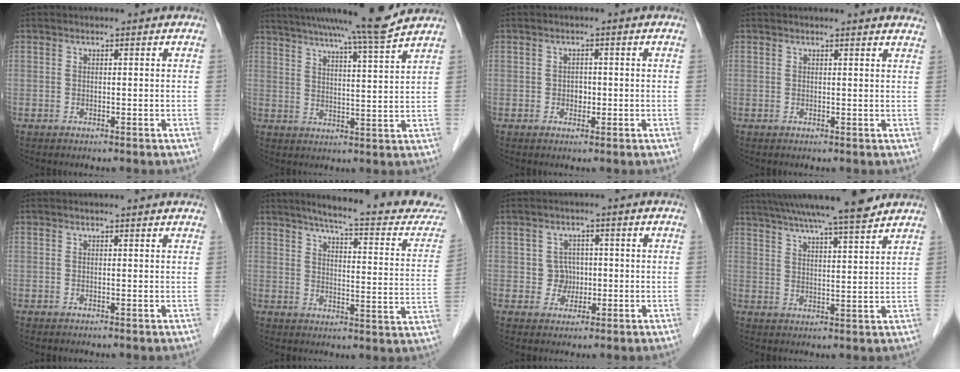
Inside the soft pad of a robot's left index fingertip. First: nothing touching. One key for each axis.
{"total": 12.5, "fx": 11.1, "fy": -1.3, "fz": 5.6, "tx": -0.096, "ty": -0.006, "tz": 0.157}
{"total": 1.4, "fx": -0.3, "fy": 1.1, "fz": 0.8, "tx": -0.012, "ty": 0.003, "tz": -0.003}
{"total": 6.2, "fx": 6.0, "fy": 0.4, "fz": 1.6, "tx": -0.011, "ty": -0.001, "tz": 0.043}
{"total": 2.0, "fx": 1.9, "fy": 0.1, "fz": 0.5, "tx": -0.015, "ty": 0.007, "tz": 0.016}
{"total": 20.1, "fx": 18.1, "fy": 1.0, "fz": 8.6, "tx": -0.109, "ty": -0.057, "tz": 0.215}
{"total": 3.1, "fx": -0.2, "fy": 3.1, "fz": 0.5, "tx": -0.002, "ty": 0.008, "tz": 0.000}
{"total": 16.0, "fx": 13.7, "fy": 0.4, "fz": 8.1, "tx": -0.139, "ty": 0.023, "tz": 0.202}